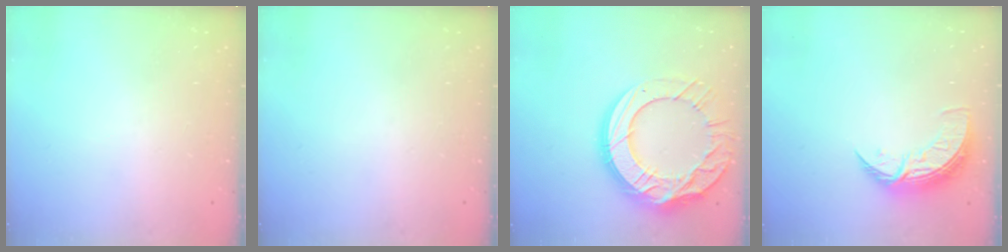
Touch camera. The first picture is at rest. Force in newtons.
{"total": 0.0}
{"total": 24.9, "press": 24.8, "slide": 2.4}
{"total": 8.6, "press": 8.5, "slide": 0.8}